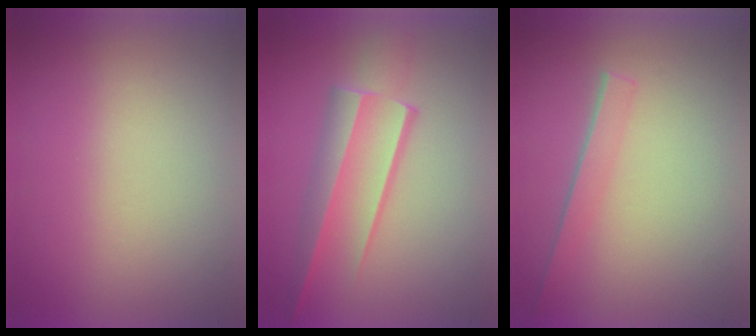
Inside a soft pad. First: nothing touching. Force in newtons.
{"total": 3.3}
{"total": 1.5}